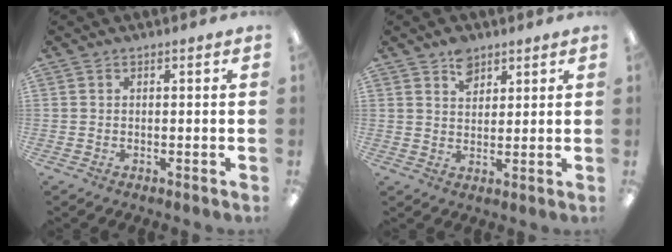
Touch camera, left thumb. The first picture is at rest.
{"total": 5.3, "force": [3.6, 3.2, 2.1], "torque": [-0.028, -0.010, 0.063]}